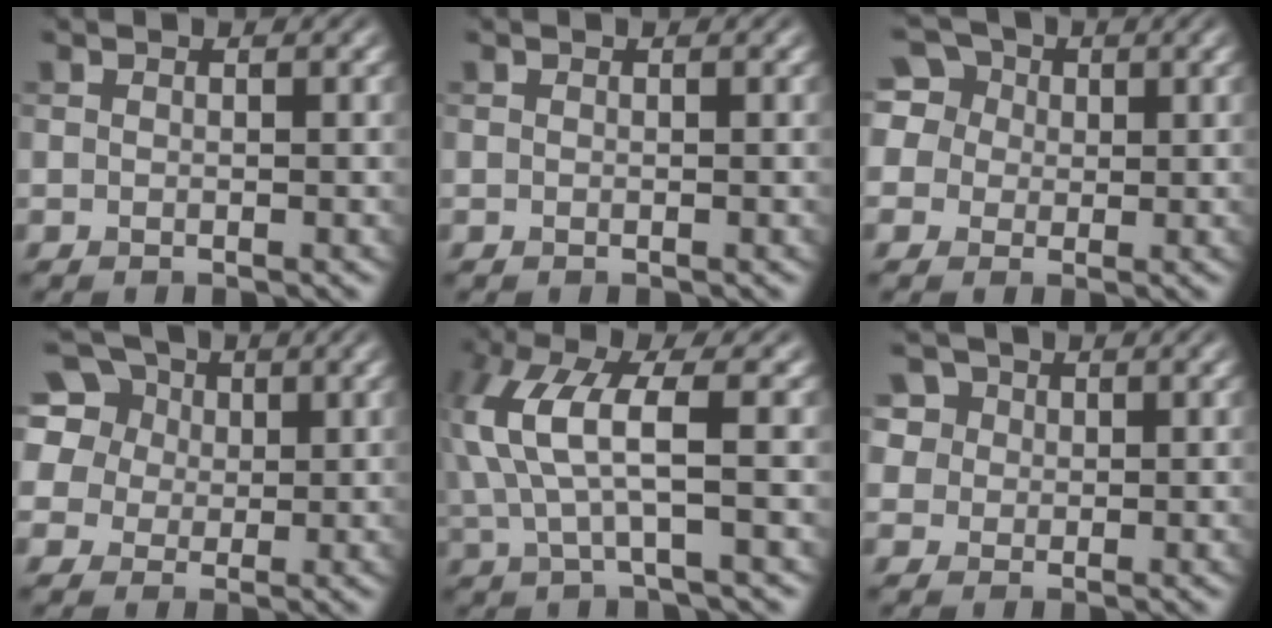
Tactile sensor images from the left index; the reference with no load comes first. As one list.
[{"total": 0.0}, {"total": 9.6, "force": [3.7, 7.6, 4.6], "torque": [-0.088, 0.048, 0.029]}, {"total": 12.1, "force": [5.8, 9.1, 5.3], "torque": [-0.136, 0.043, 0.088]}, {"total": 5.9, "force": [1.0, 1.5, 5.6], "torque": [-0.132, 0.007, 0.019]}, {"total": 5.7, "force": [2.9, 4.4, 2.2], "torque": [-0.058, 0.015, 0.038]}]